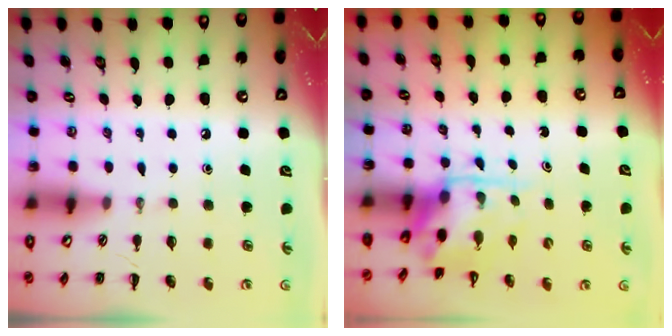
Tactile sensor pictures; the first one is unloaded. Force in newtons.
{"total": 3.4, "press": 3.3, "slide": 0.6}